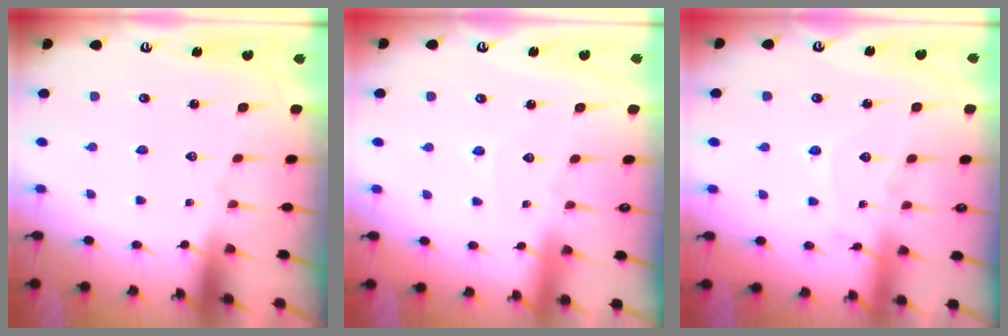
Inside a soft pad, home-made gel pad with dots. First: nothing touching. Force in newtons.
{"total": 2.9, "press": 2.9, "slide": 0.2}
{"total": 8.0, "press": 8.0, "slide": 0.5}